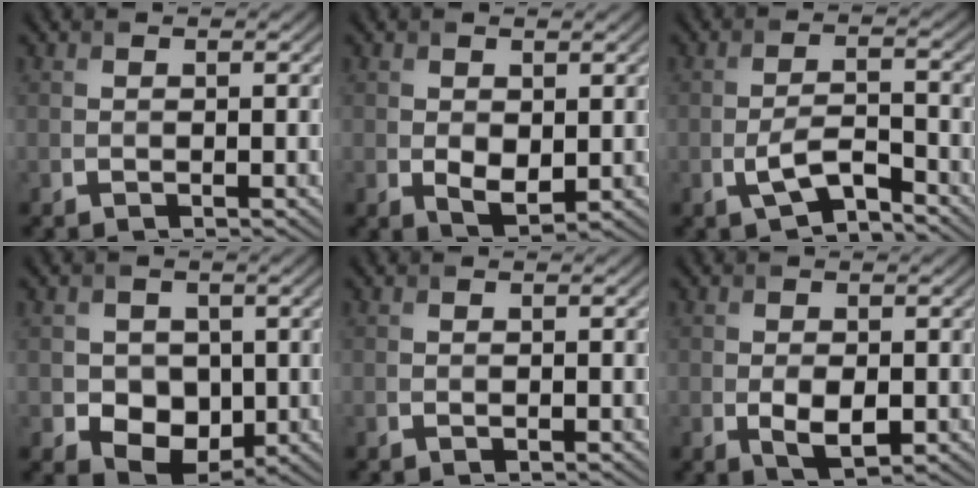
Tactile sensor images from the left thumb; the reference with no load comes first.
{"total": 3.0, "force": [0.1, 1.9, 2.3], "torque": [-0.048, -0.008, 0.008]}
{"total": 4.5, "force": [-2.6, 1.6, 3.3], "torque": [-0.077, -0.003, -0.051]}
{"total": 6.0, "force": [-0.4, 5.0, 3.2], "torque": [-0.064, -0.011, -0.014]}
{"total": 0.0}
{"total": 3.1, "force": [-0.5, 1.7, 2.6], "torque": [-0.052, -0.012, -0.003]}